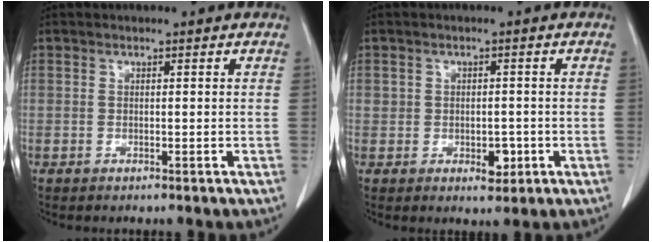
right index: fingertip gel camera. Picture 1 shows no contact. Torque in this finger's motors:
{"motor_torque": [-0.03, 0.08, 0.03, 0.01]}